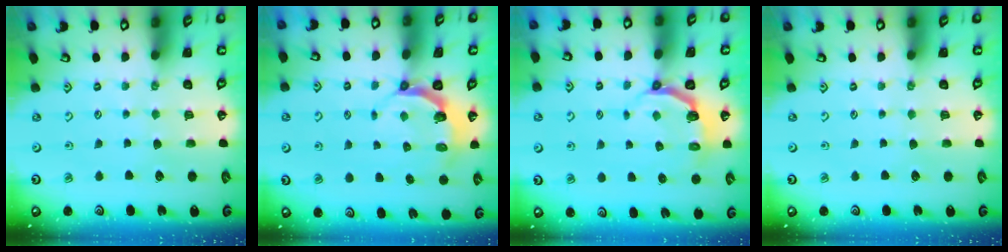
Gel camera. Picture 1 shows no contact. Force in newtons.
{"total": 4.7, "press": 3.7, "slide": 2.8}
{"total": 4.1, "press": 2.7, "slide": 3.0}
{"total": 0.0}